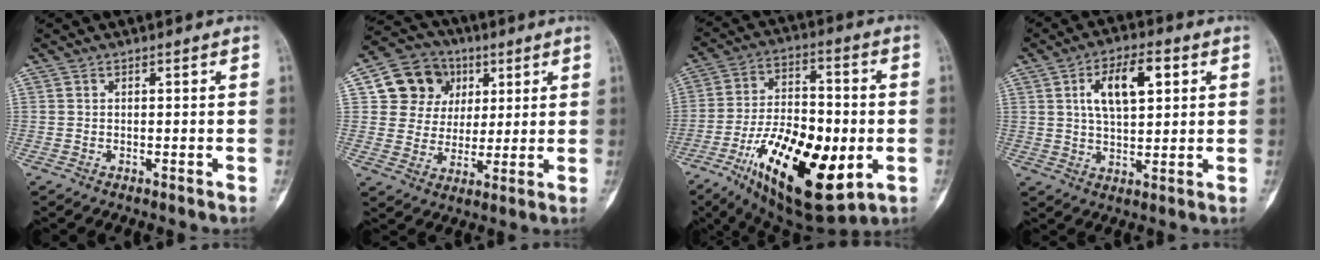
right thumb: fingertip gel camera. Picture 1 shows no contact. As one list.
[{"total": 12.1, "force": [4.3, 10.6, 3.8], "torque": [-0.025, -0.001, 0.074]}, {"total": 25.1, "force": [-7.5, 11.3, 21.1], "torque": [-0.368, 0.005, -0.108]}, {"total": 10.7, "force": [3.4, 5.1, 8.8], "torque": [-0.135, 0.001, 0.057]}]